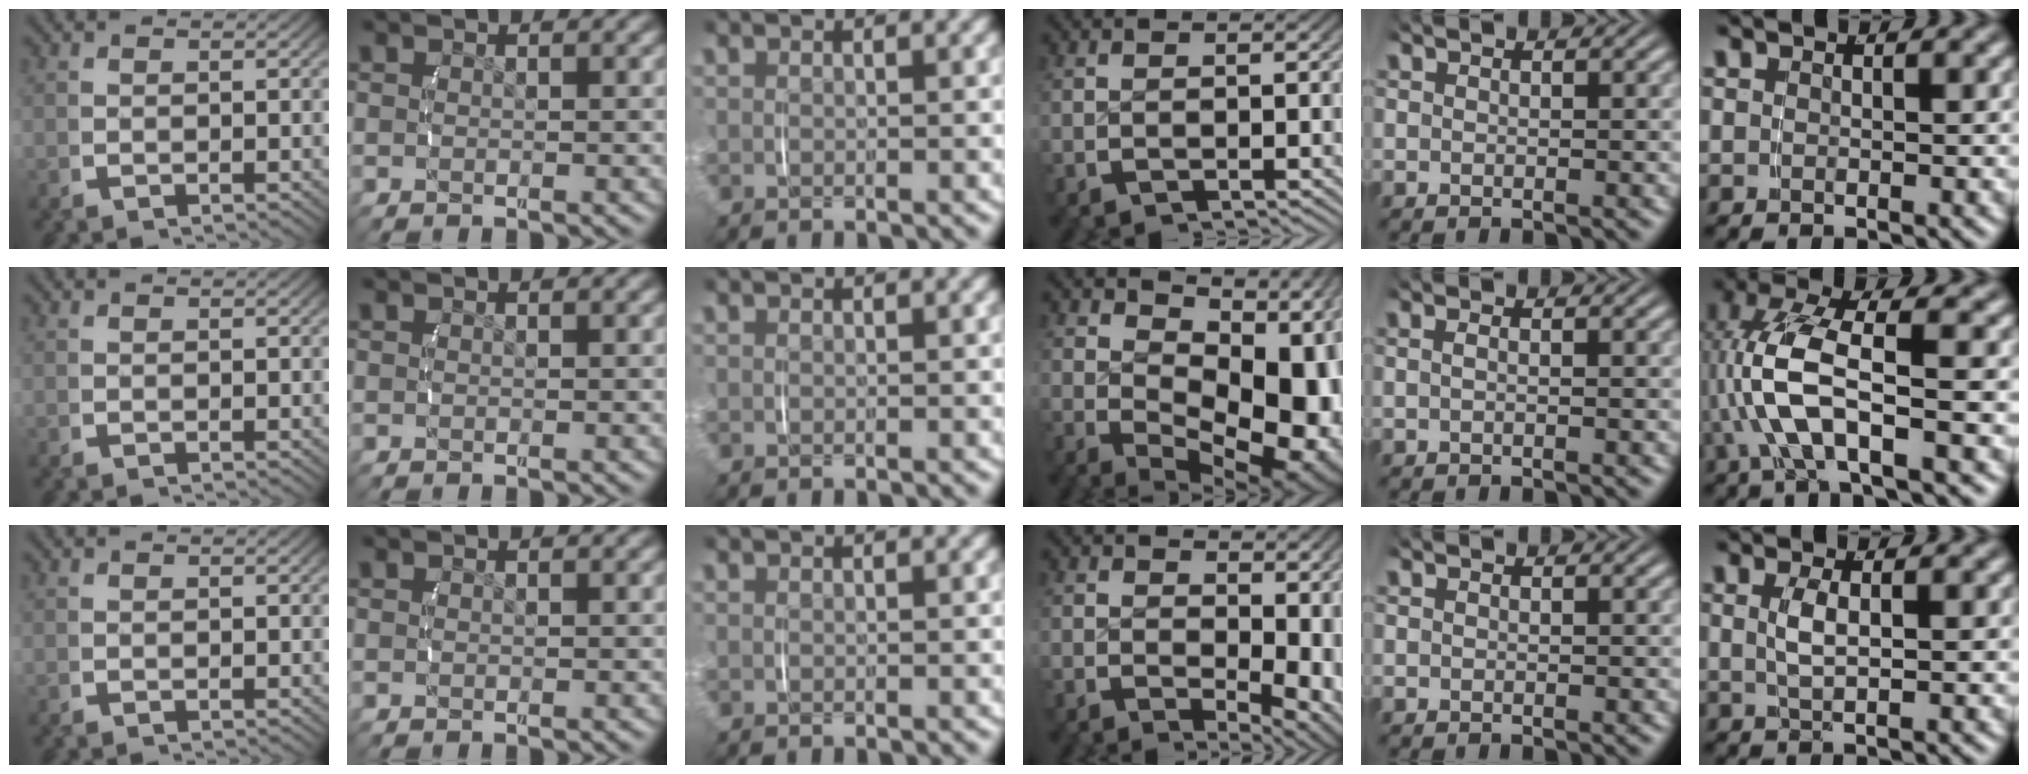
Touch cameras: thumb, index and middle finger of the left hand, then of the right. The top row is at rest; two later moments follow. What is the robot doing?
{"motion": "lift_and_place", "object": "glasses case"}